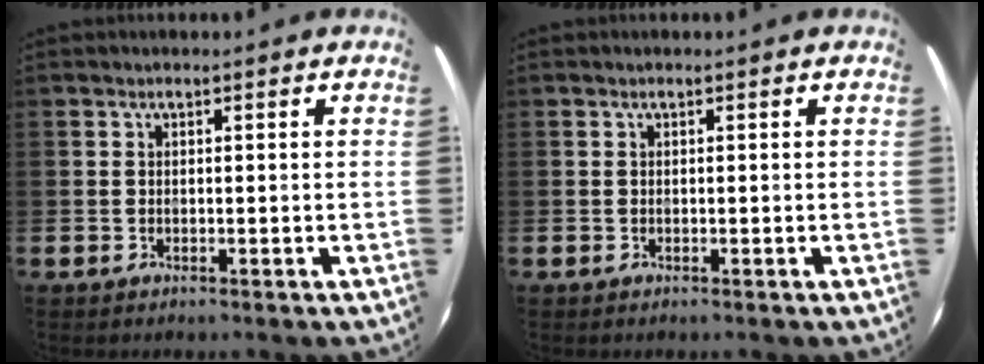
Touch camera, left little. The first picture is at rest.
{"total": 0.0}